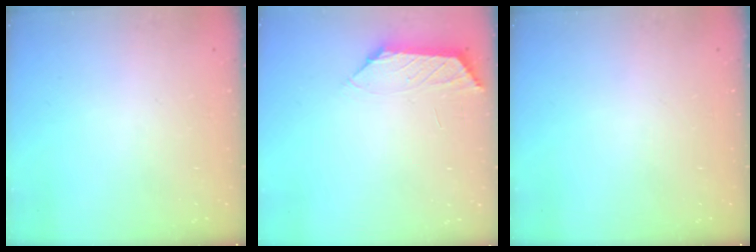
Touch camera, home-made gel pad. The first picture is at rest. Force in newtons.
{"total": 1.4, "press": 1.3, "slide": 0.4}
{"total": 0.0}